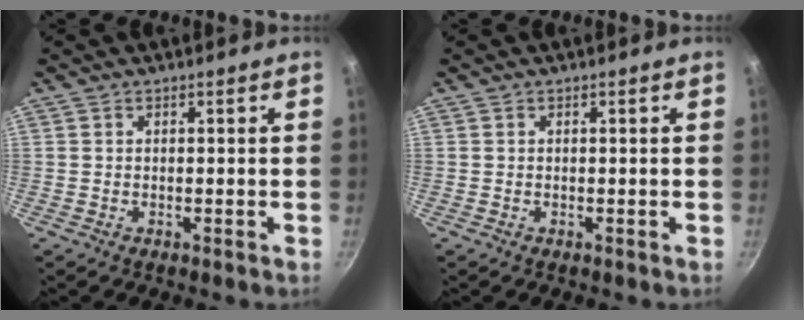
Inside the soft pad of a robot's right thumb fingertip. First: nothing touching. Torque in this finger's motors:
{"motor_torque": [-0.07, 0.05, -0.01, -0.01, 0.00]}